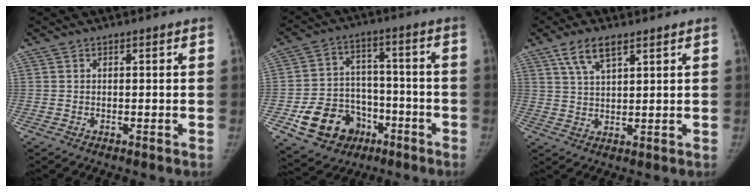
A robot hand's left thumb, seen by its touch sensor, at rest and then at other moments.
{"total": 14.8, "force": [-6.5, 11.7, 6.2], "torque": [-0.079, 0.053, -0.095]}
{"total": 6.3, "force": [3.8, 2.3, 4.4], "torque": [-0.080, -0.011, 0.075]}